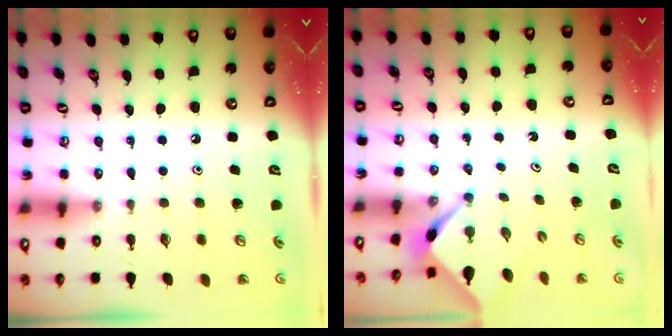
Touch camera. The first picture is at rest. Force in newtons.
{"total": 2.3, "press": 2.3, "slide": 0.2}